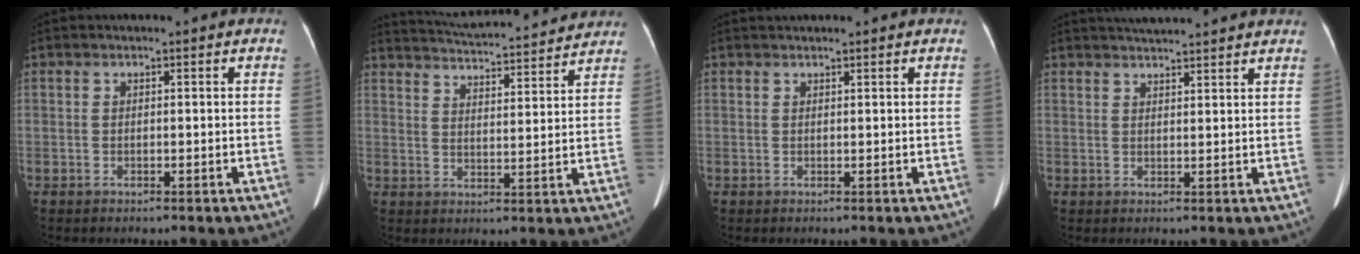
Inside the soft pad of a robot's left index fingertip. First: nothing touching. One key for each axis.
{"total": 18.1, "fx": 17.1, "fy": 1.9, "fz": 5.6, "tx": -0.095, "ty": 0.019, "tz": 0.234}
{"total": 1.7, "fx": 1.6, "fy": 0.2, "fz": 0.6, "tx": -0.007, "ty": 0.026, "tz": 0.028}
{"total": 8.0, "fx": 7.5, "fy": 0.3, "fz": 3.0, "tx": -0.047, "ty": 0.032, "tz": 0.094}